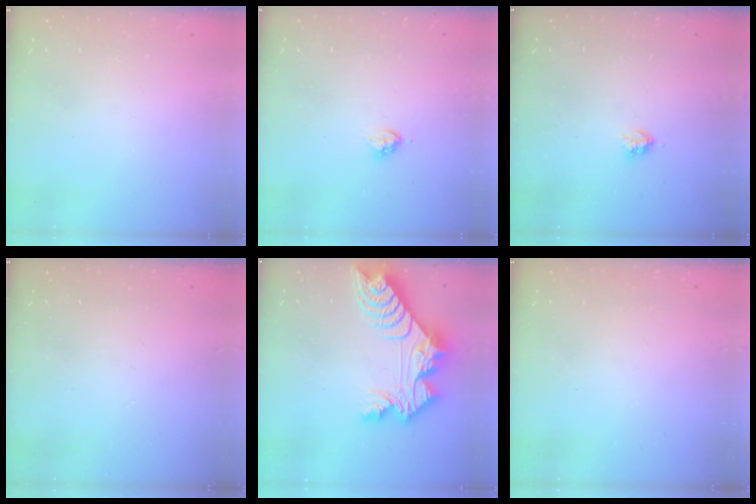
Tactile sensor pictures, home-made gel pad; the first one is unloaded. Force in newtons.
{"total": 4.2, "press": 4.1, "slide": 0.5}
{"total": 2.9, "press": 2.9, "slide": 0.5}
{"total": 0.0}
{"total": 14.9, "press": 14.8, "slide": 1.5}
{"total": 0.0}